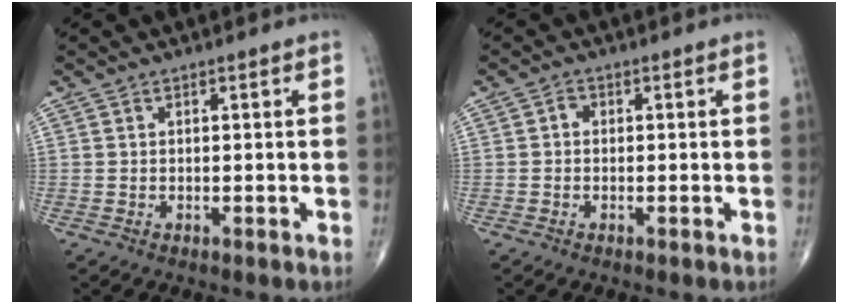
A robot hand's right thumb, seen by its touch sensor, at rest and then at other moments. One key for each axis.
{"total": 1.2, "fx": -0.1, "fy": 1.0, "fz": 0.7, "tx": -0.002, "ty": 0.004, "tz": -0.007}